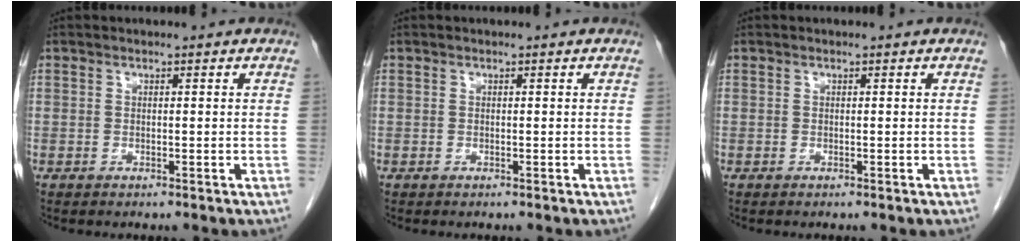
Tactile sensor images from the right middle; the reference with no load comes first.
{"total": 0.0}
{"total": 0.0}